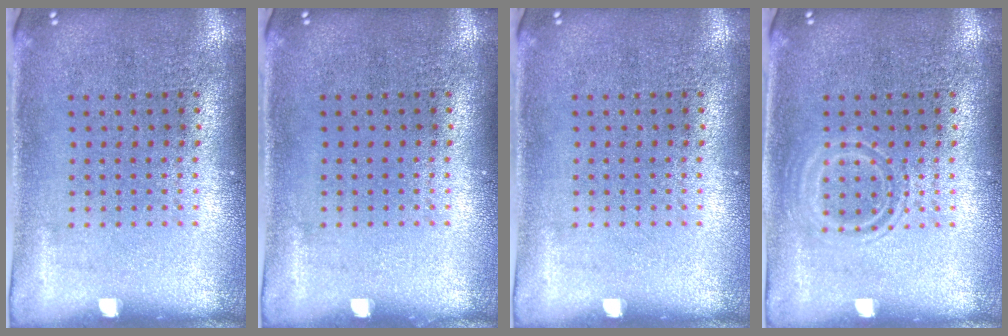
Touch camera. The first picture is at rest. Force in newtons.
{"total": 0.0}
{"total": 0.0}
{"total": 1.7, "press": 1.7, "slide": 0.2}